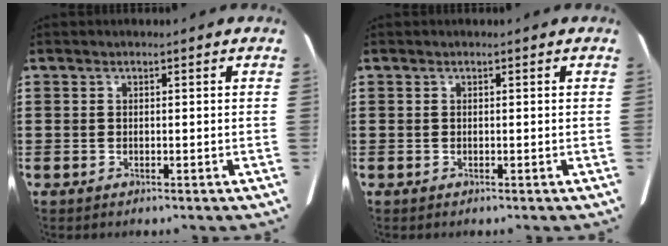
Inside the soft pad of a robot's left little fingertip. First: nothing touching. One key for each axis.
{"total": 0.0}